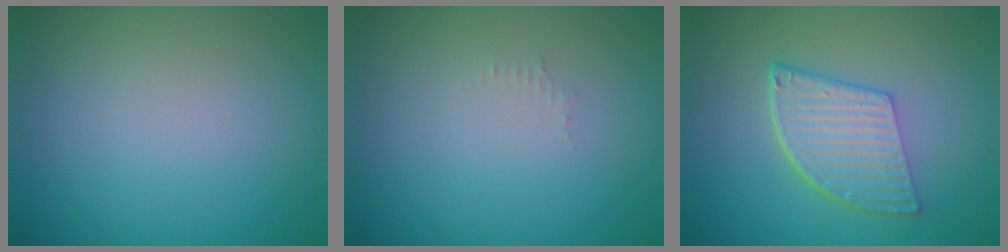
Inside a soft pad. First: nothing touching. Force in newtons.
{"total": 0.6, "press": 0.6, "slide": 0.1}
{"total": 5.9, "press": 4.3, "slide": 4.0}